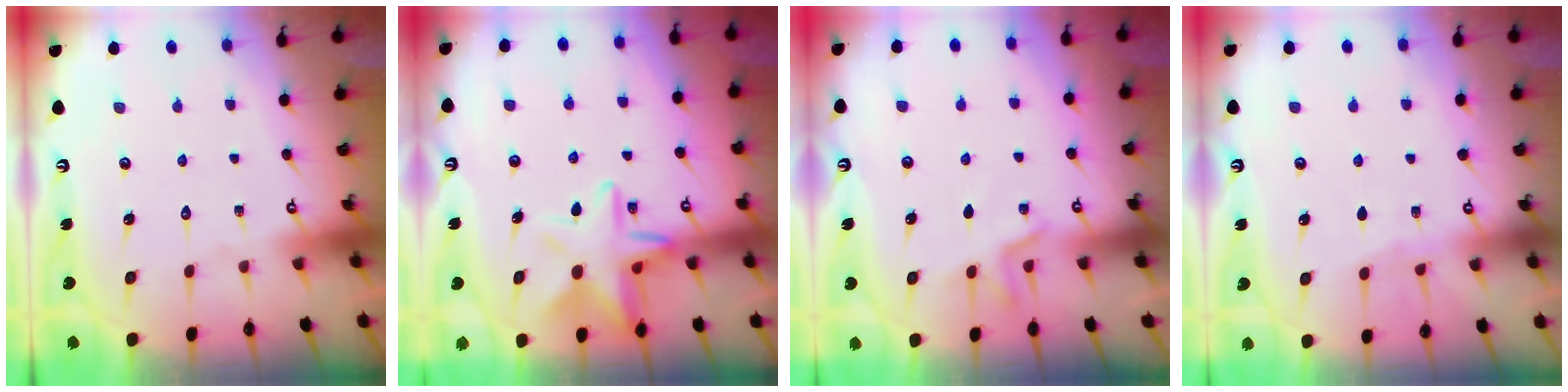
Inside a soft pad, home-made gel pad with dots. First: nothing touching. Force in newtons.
{"total": 13.0, "press": 13.0, "slide": 1.3}
{"total": 6.5, "press": 6.2, "slide": 1.8}
{"total": 4.4, "press": 4.4, "slide": 0.6}